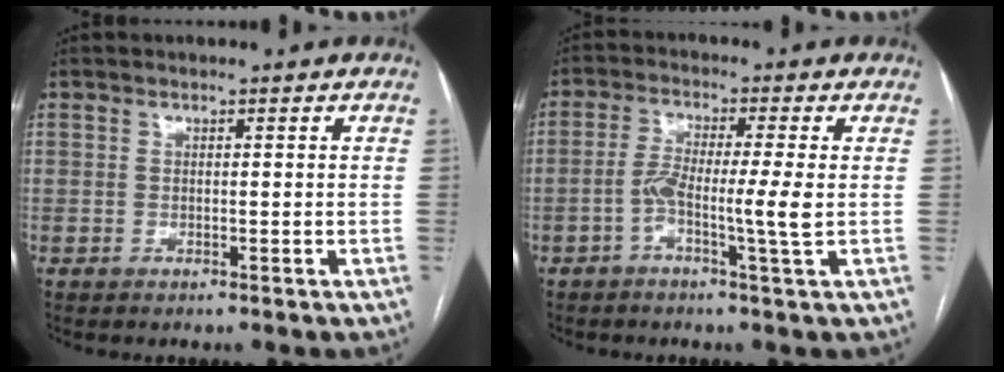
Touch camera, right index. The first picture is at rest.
{"total": 6.3, "force": [-1.3, -0.6, 6.1], "torque": [-0.120, 0.007, -0.024]}